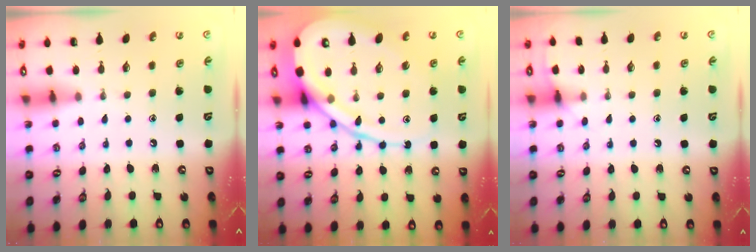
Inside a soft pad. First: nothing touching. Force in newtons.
{"total": 15.1, "press": 15.0, "slide": 1.1}
{"total": 5.0, "press": 5.0, "slide": 0.6}